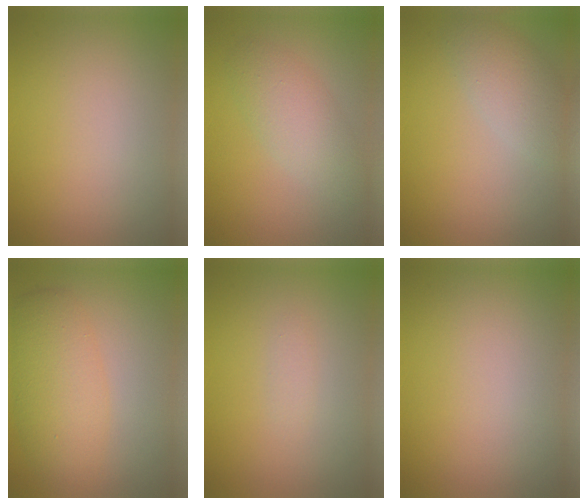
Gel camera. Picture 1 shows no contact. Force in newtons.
{"total": 3.3, "press": 3.3, "slide": 0.3}
{"total": 2.9, "press": 2.9, "slide": 0.2}
{"total": 4.9, "press": 4.9, "slide": 0.1}
{"total": 0.6, "press": 0.6, "slide": 0.0}
{"total": 0.0}